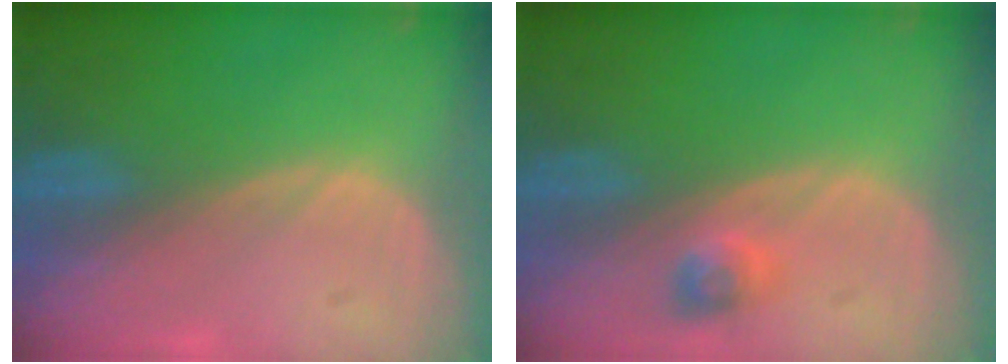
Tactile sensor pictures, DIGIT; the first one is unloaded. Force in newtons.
{"total": 2.3, "press": 2.2, "slide": 0.7}